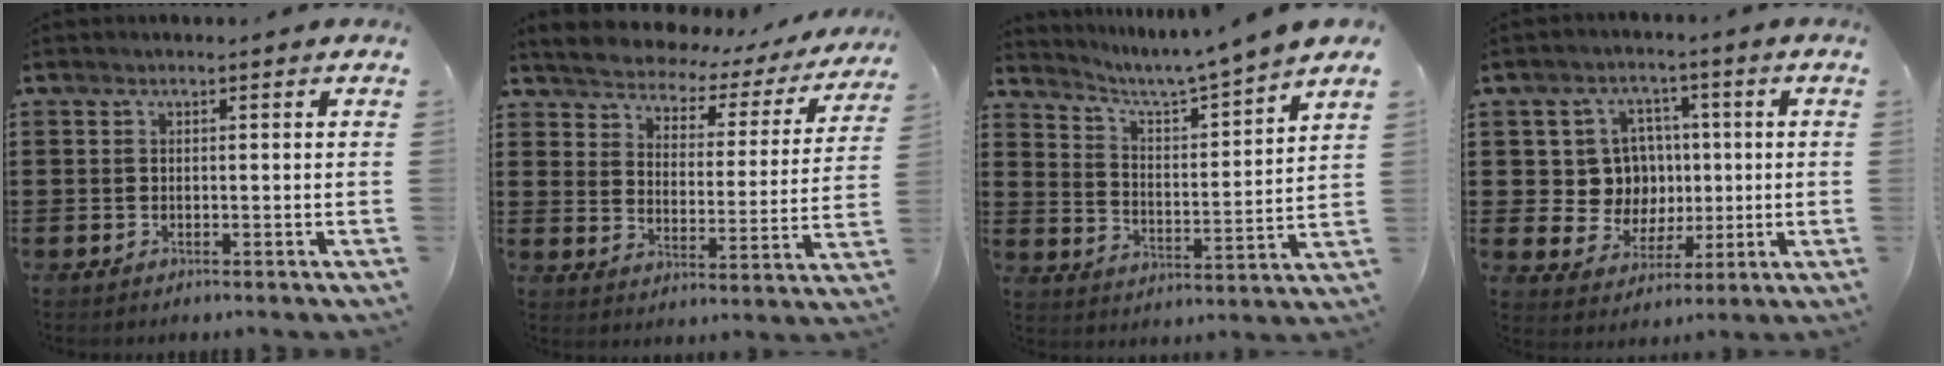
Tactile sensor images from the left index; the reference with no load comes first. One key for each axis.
{"total": 2.6, "fx": 2.5, "fy": 0.5, "fz": -0.2, "tx": -0.018, "ty": -0.031, "tz": 0.032}
{"total": 4.3, "fx": 3.9, "fy": -1.0, "fz": 1.5, "tx": -0.050, "ty": -0.044, "tz": 0.054}
{"total": 8.3, "fx": 1.2, "fy": 7.9, "fz": 2.4, "tx": -0.060, "ty": 0.009, "tz": 0.028}